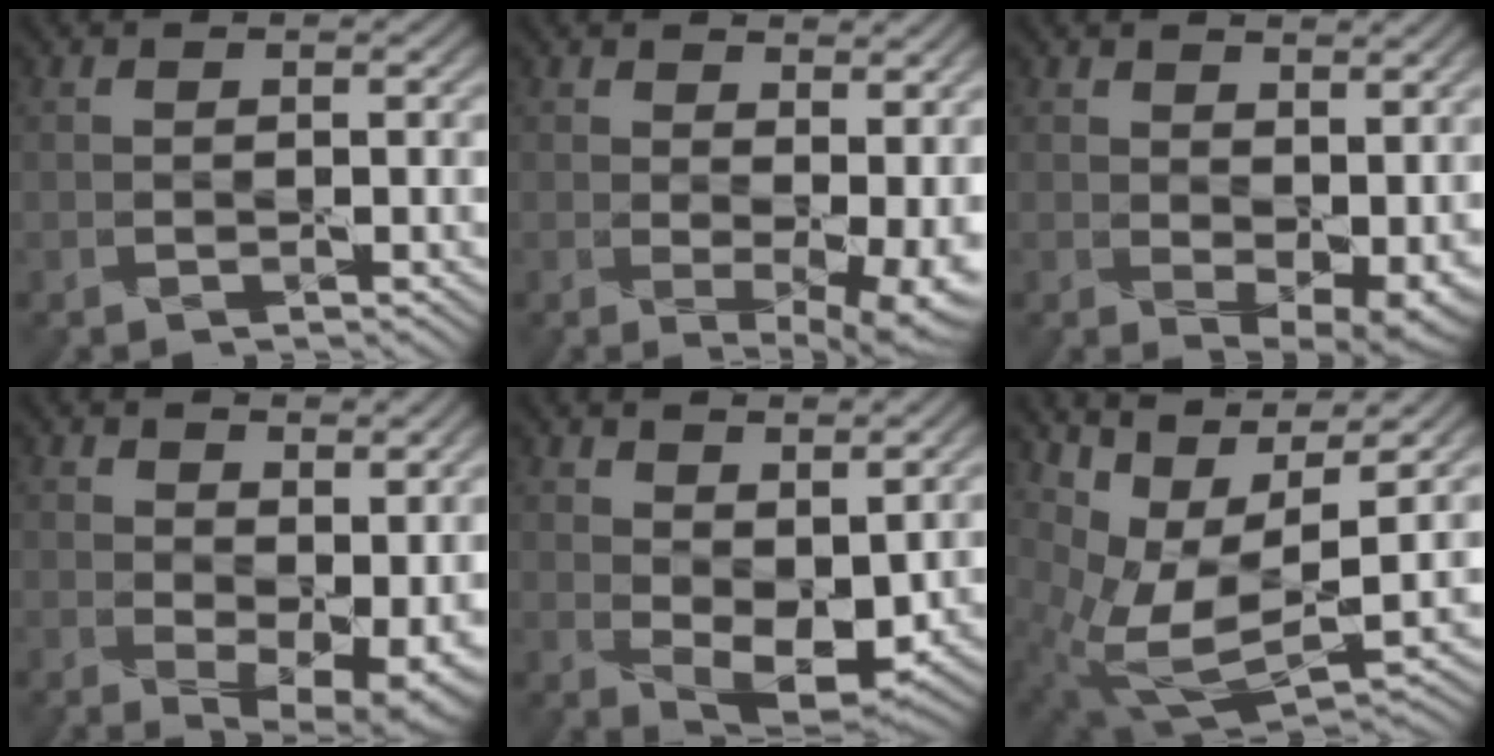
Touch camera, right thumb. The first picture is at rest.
{"total": 8.0, "force": [1.4, 4.1, 6.7], "torque": [-0.092, -0.019, 0.044]}
{"total": 7.2, "force": [1.3, 4.4, 5.5], "torque": [-0.088, -0.027, 0.042]}
{"total": 9.3, "force": [1.6, 5.7, 7.2], "torque": [-0.116, -0.031, 0.054]}
{"total": 7.3, "force": [2.4, 4.0, 5.6], "torque": [-0.105, -0.011, 0.050]}
{"total": 9.7, "force": [4.3, 4.1, 7.7], "torque": [-0.172, -0.001, 0.090]}